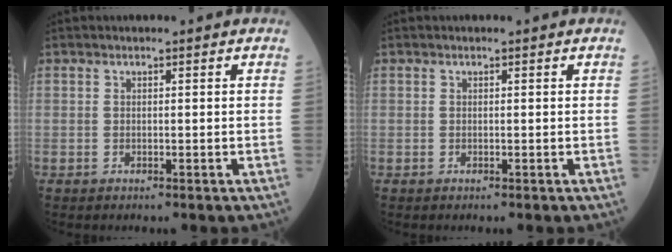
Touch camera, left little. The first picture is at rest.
{"total": 0.0}